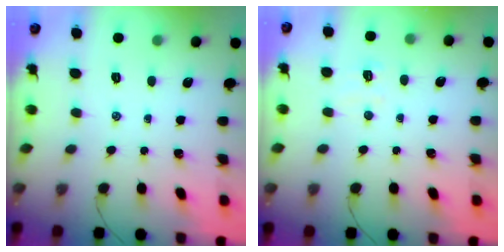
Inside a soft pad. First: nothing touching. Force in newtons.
{"total": 5.1, "press": 4.9, "slide": 1.4}